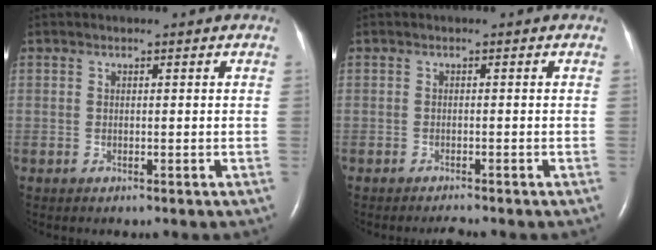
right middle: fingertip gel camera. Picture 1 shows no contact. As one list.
[{"total": 1.2, "force": [-1.1, -0.2, 0.3], "torque": [-0.010, -0.005, -0.016]}]